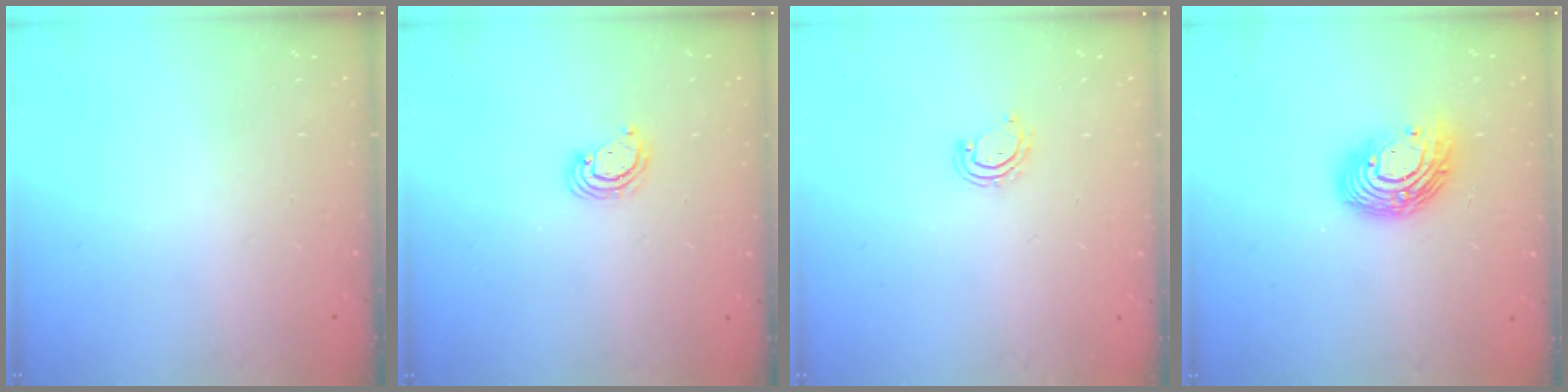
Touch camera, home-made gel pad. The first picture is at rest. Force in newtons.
{"total": 2.9, "press": 2.9, "slide": 0.3}
{"total": 3.2, "press": 3.1, "slide": 0.2}
{"total": 12.9, "press": 12.9, "slide": 0.4}